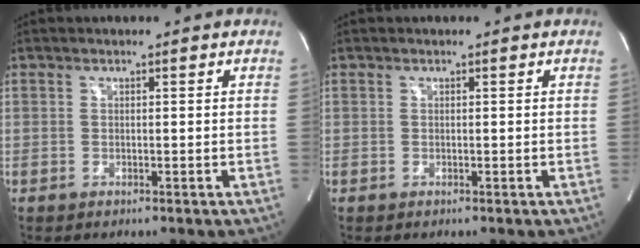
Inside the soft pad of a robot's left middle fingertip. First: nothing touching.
{"total": 0.0}